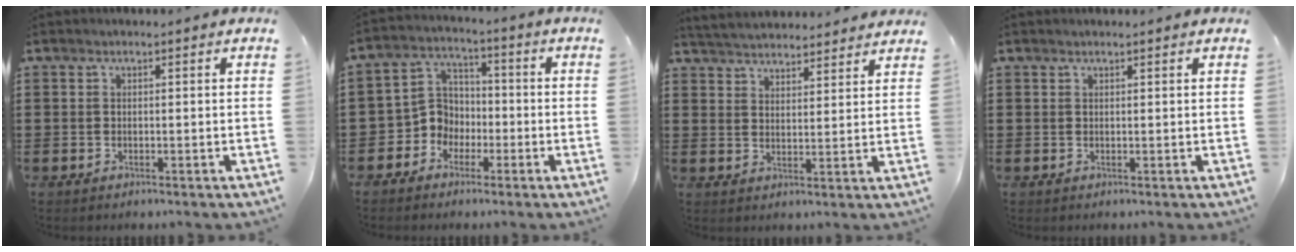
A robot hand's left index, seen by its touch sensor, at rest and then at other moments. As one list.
[{"total": 6.1, "force": [-2.3, 5.3, 1.8], "torque": [-0.071, 0.003, -0.053]}, {"total": 4.1, "force": [4.1, 0.3, 0.0], "torque": [-0.017, -0.019, 0.075]}, {"total": 0.6, "force": [0.6, 0.0, 0.3], "torque": [-0.007, -0.002, 0.011]}]